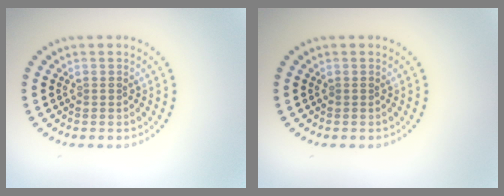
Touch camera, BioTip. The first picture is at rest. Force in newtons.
{"total": 0.0}